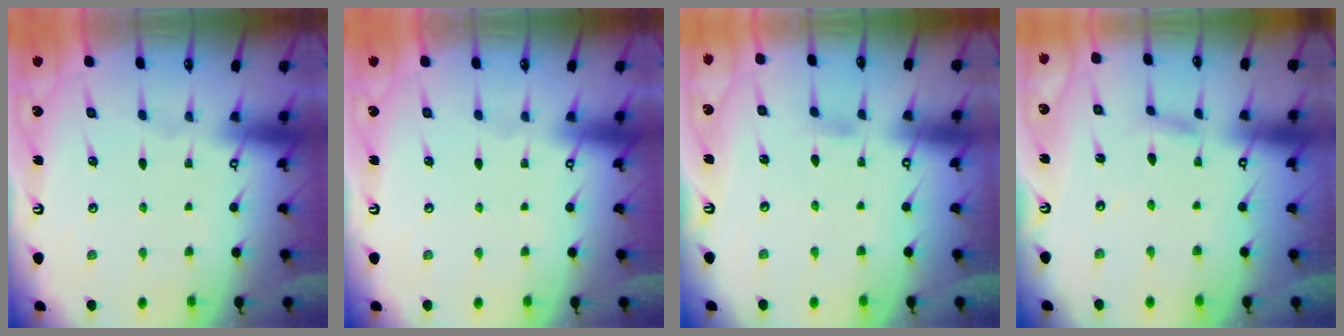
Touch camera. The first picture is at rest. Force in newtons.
{"total": 0.0}
{"total": 4.4, "press": 4.4, "slide": 0.4}
{"total": 2.9, "press": 2.9, "slide": 0.1}